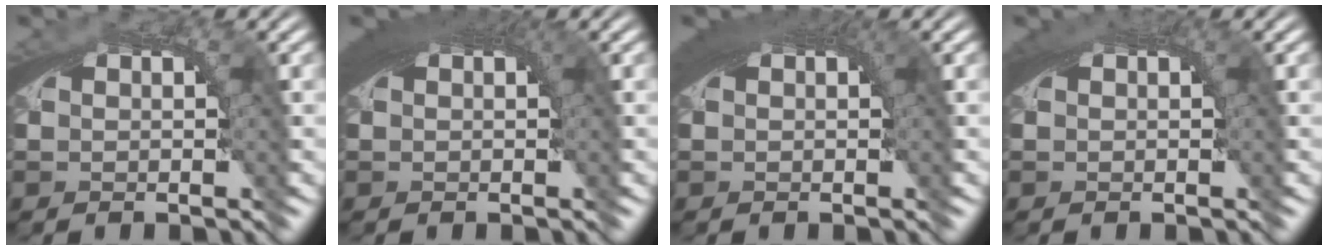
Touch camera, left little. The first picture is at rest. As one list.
[{"total": 4.3, "force": [1.5, 1.3, 3.8], "torque": [-0.046, 0.016, 0.018]}, {"total": 3.8, "force": [1.5, 1.0, 3.3], "torque": [-0.041, 0.014, 0.018]}, {"total": 2.0, "force": [0.8, 0.3, 1.9], "torque": [-0.026, 0.005, 0.013]}]